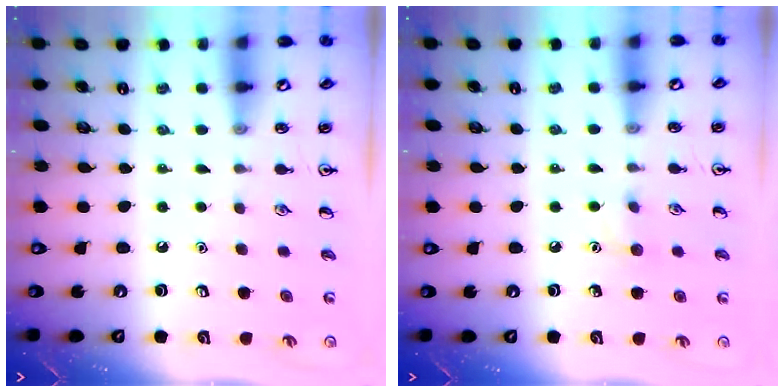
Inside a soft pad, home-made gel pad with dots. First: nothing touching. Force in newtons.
{"total": 5.5, "press": 5.2, "slide": 1.5}